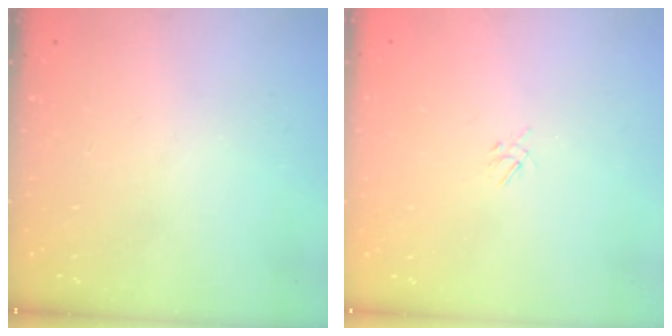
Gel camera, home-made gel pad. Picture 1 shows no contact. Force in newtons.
{"total": 2.0, "press": 2.0, "slide": 0.4}